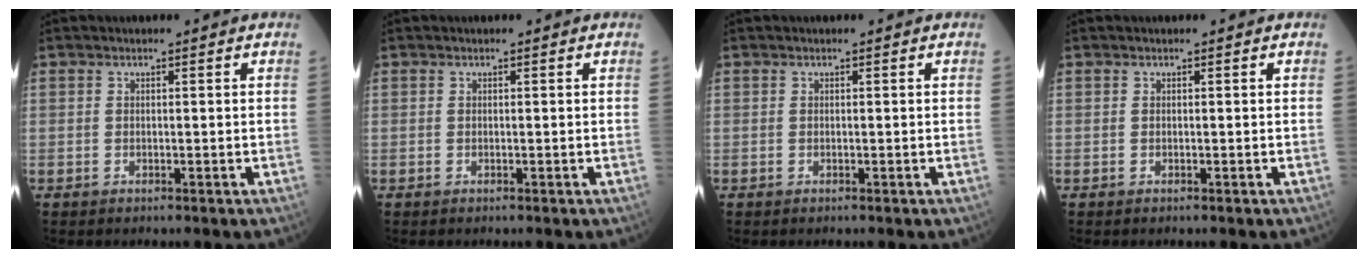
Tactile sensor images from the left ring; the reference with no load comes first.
{"total": 0.0}
{"total": 0.0}
{"total": 0.0}